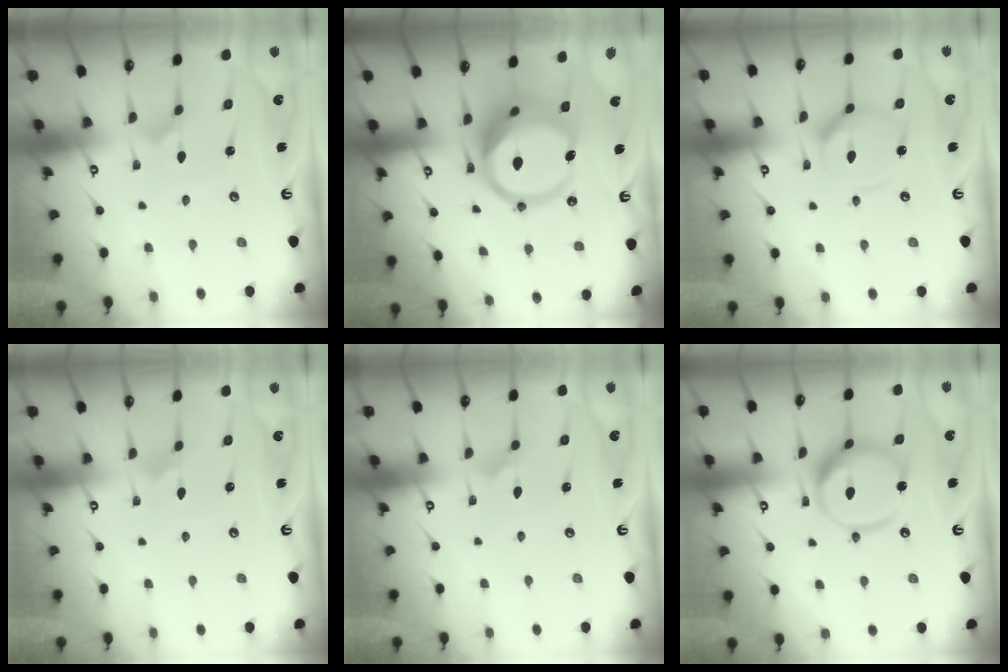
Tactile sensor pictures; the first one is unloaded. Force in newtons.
{"total": 17.2, "press": 17.0, "slide": 2.8}
{"total": 11.5, "press": 11.4, "slide": 1.2}
{"total": 1.7, "press": 1.7, "slide": 0.1}
{"total": 2.7, "press": 2.7, "slide": 0.1}
{"total": 14.2, "press": 14.1, "slide": 1.5}